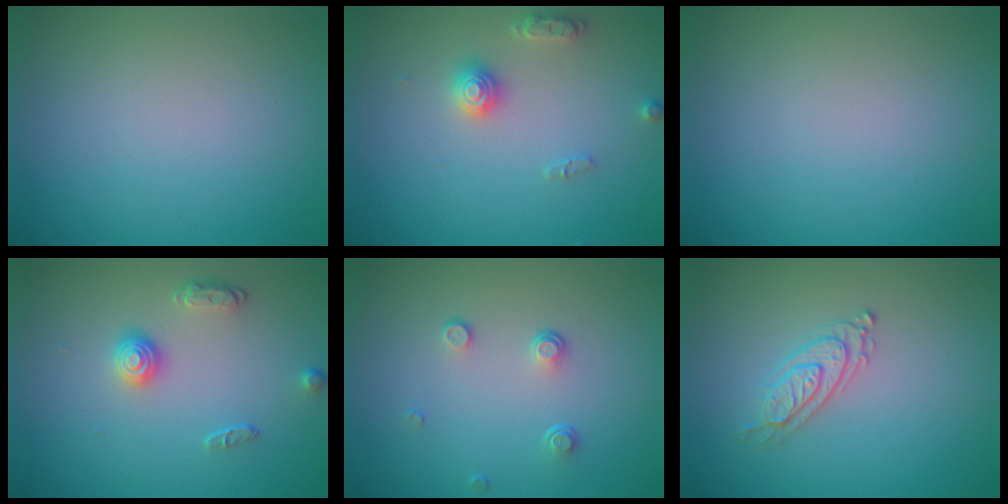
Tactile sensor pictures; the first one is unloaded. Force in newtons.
{"total": 2.5, "press": 2.5, "slide": 0.4}
{"total": 0.0}
{"total": 2.1, "press": 1.6, "slide": 1.4}
{"total": 1.4, "press": 0.8, "slide": 1.2}
{"total": 2.3, "press": 2.1, "slide": 0.9}